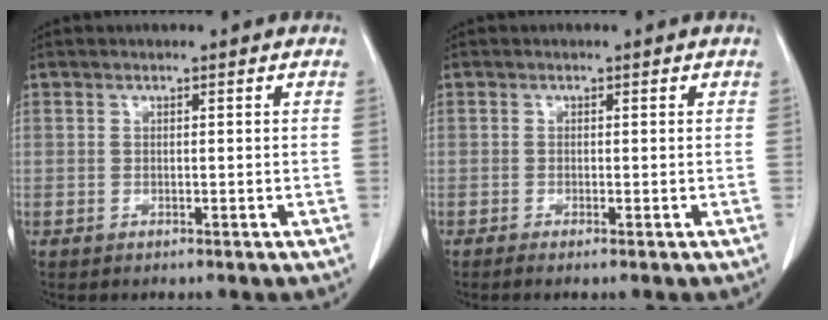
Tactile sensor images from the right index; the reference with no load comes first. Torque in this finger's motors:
{"motor_torque": [0.00, -0.05, -0.02, 0.01]}